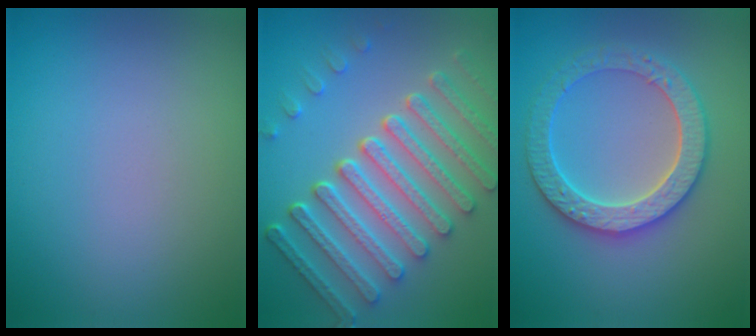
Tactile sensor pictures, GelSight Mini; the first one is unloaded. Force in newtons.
{"total": 8.1, "press": 6.1, "slide": 5.3}
{"total": 4.3, "press": 4.2, "slide": 1.1}